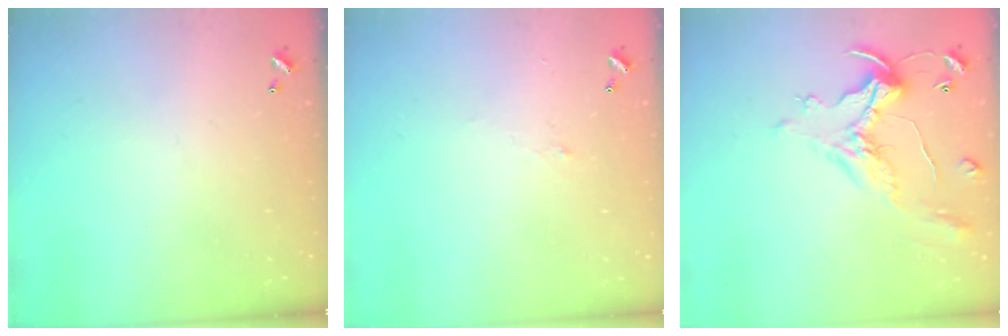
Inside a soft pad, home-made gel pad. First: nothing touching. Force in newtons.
{"total": 0.9, "press": 0.6, "slide": 0.6}
{"total": 1.8, "press": 1.5, "slide": 1.1}